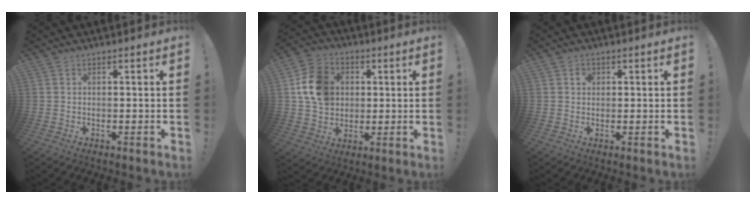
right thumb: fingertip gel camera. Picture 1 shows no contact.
{"total": 13.9, "force": [2.5, 11.7, 7.2], "torque": [-0.105, 0.002, 0.053]}
{"total": 1.7, "force": [0.5, 1.5, 0.6], "torque": [-0.004, 0.001, 0.007]}